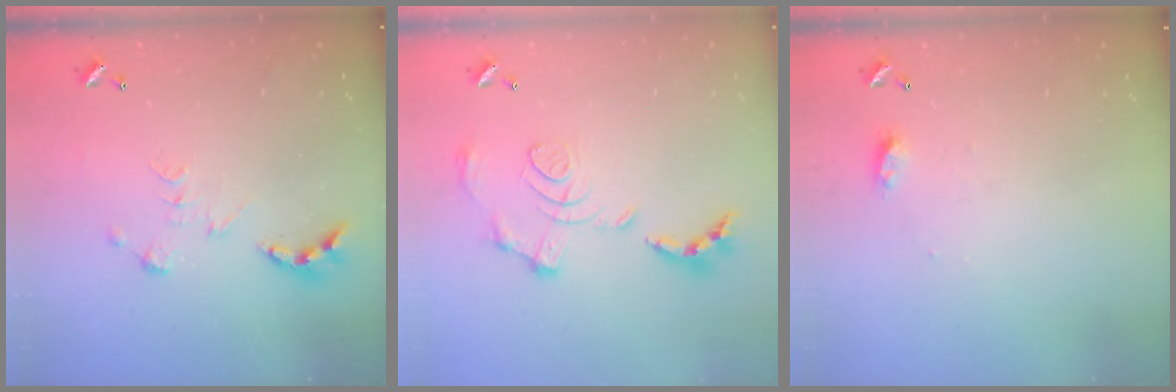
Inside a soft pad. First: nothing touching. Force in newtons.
{"total": 1.5, "press": 0.8, "slide": 1.3}
{"total": 4.0, "press": 4.0, "slide": 0.5}